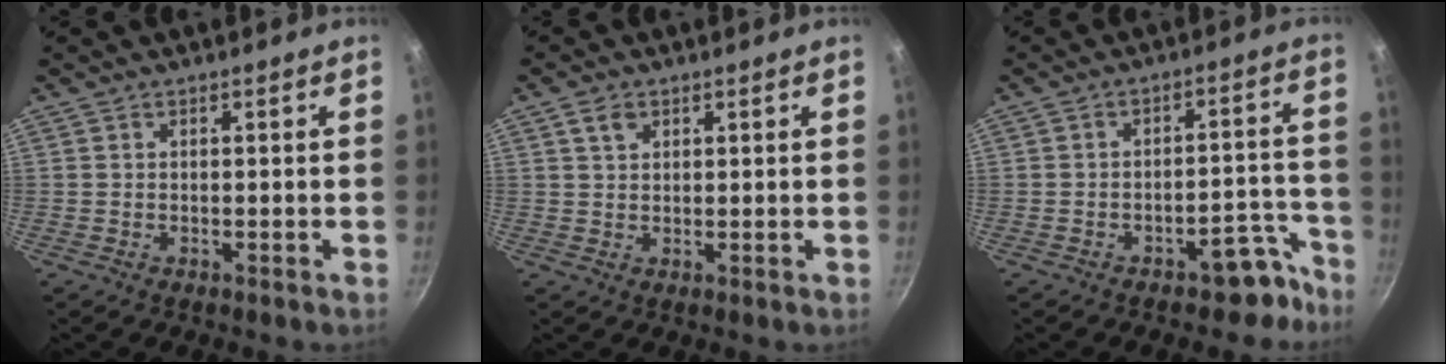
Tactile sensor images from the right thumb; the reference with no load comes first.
{"total": 2.8, "force": [1.5, 1.8, 1.5], "torque": [-0.020, -0.002, 0.027]}
{"total": 7.3, "force": [-5.3, 3.5, 3.5], "torque": [0.010, 0.070, -0.058]}